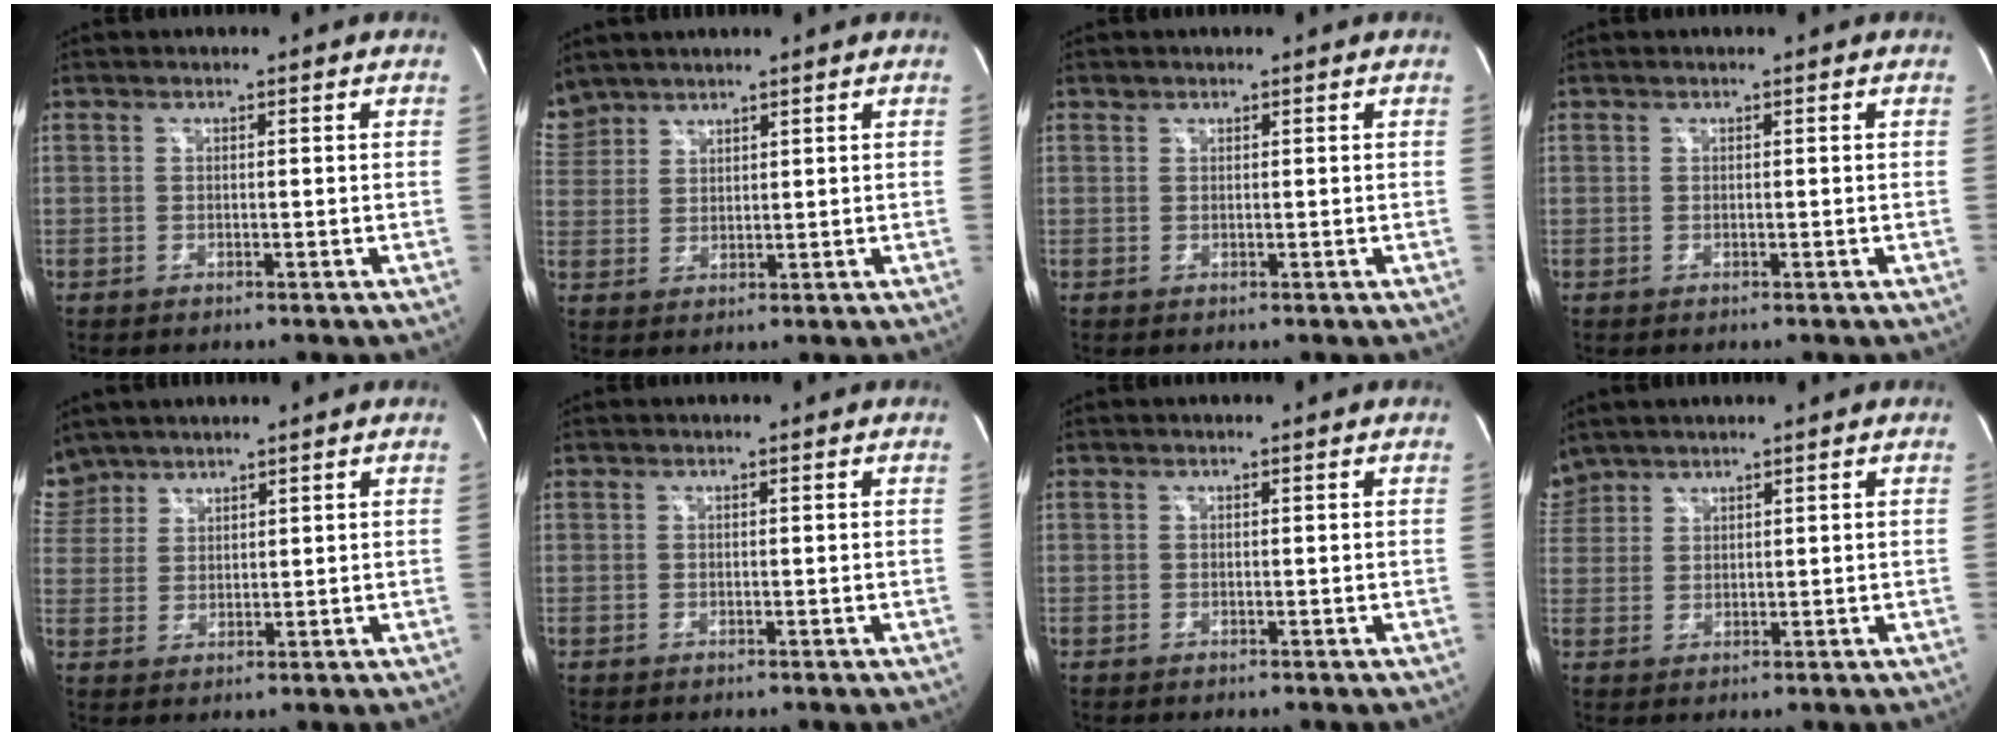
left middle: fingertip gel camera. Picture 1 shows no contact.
{"total": 5.3, "force": [4.8, 2.3, 0.2], "torque": [-0.015, 0.017, 0.107]}
{"total": 0.5, "force": [0.5, 0.2, 0.0], "torque": [-0.002, 0.002, 0.007]}
{"total": 0.0}
{"total": 6.1, "force": [5.3, 3.1, -0.1], "torque": [-0.001, 0.012, 0.114]}
{"total": 0.0}
{"total": 0.0}
{"total": 3.9, "force": [3.6, 1.5, 0.0], "torque": [-0.008, 0.019, 0.081]}